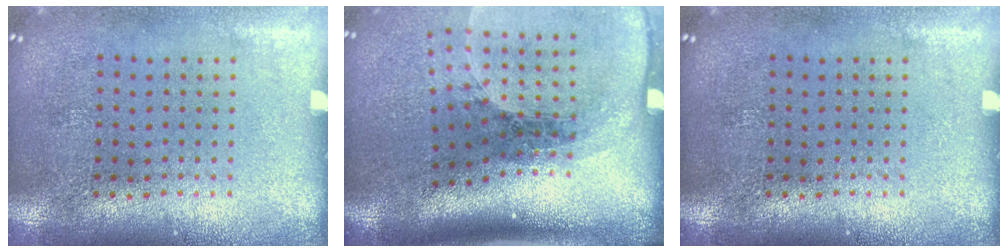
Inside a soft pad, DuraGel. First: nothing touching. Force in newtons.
{"total": 2.4, "press": 1.7, "slide": 1.7}
{"total": 0.0}